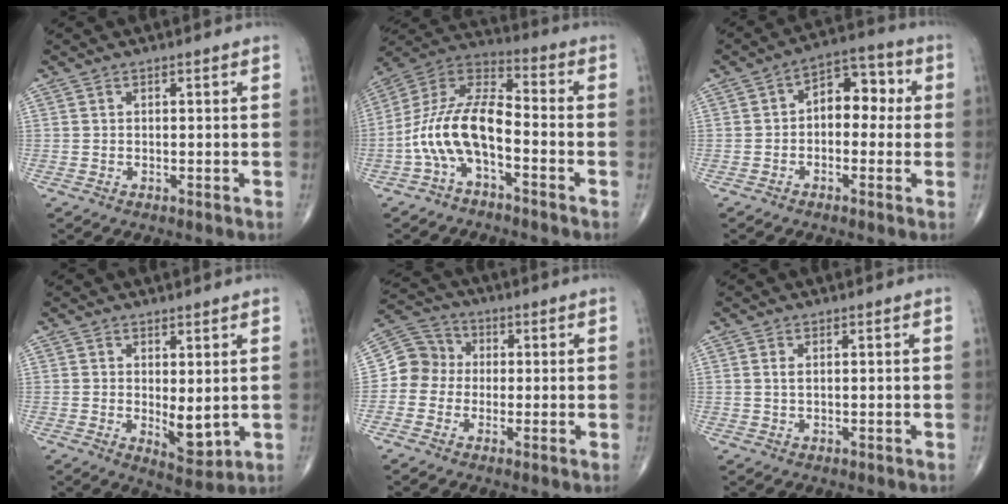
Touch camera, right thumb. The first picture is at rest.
{"total": 13.5, "force": [-4.5, 6.0, 11.3], "torque": [-0.226, 0.063, -0.094]}
{"total": 8.5, "force": [0.3, 5.6, 6.4], "torque": [-0.055, 0.034, -0.010]}
{"total": 5.4, "force": [0.3, 2.4, 4.8], "torque": [-0.062, -0.019, 0.015]}
{"total": 7.2, "force": [-0.4, 6.8, 2.4], "torque": [-0.020, 0.026, -0.022]}
{"total": 1.2, "force": [0.4, 0.5, 1.0], "torque": [-0.024, 0.003, 0.010]}